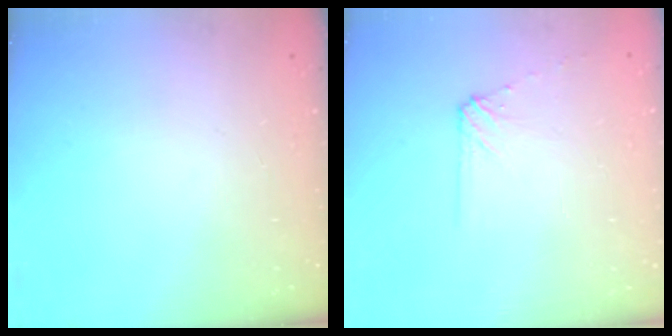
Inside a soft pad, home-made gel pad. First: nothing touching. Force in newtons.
{"total": 5.5, "press": 5.4, "slide": 0.7}